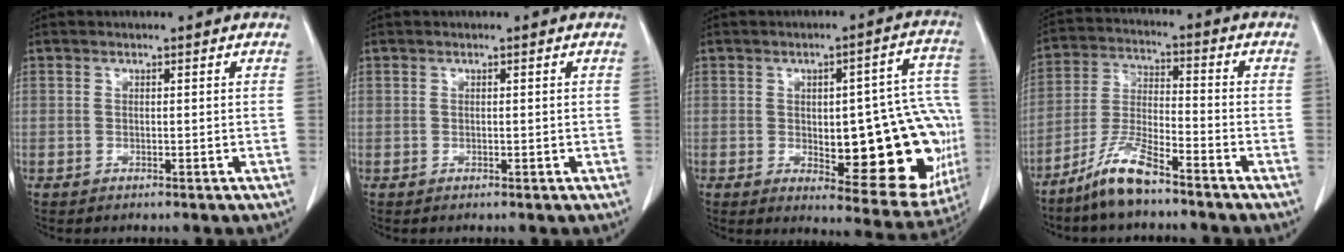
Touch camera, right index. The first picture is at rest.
{"total": 0.0}
{"total": 21.9, "force": [-2.4, 7.1, 20.6], "torque": [-0.174, 0.028, -0.002]}
{"total": 8.5, "force": [-6.5, 1.1, 5.3], "torque": [-0.114, -0.014, -0.129]}